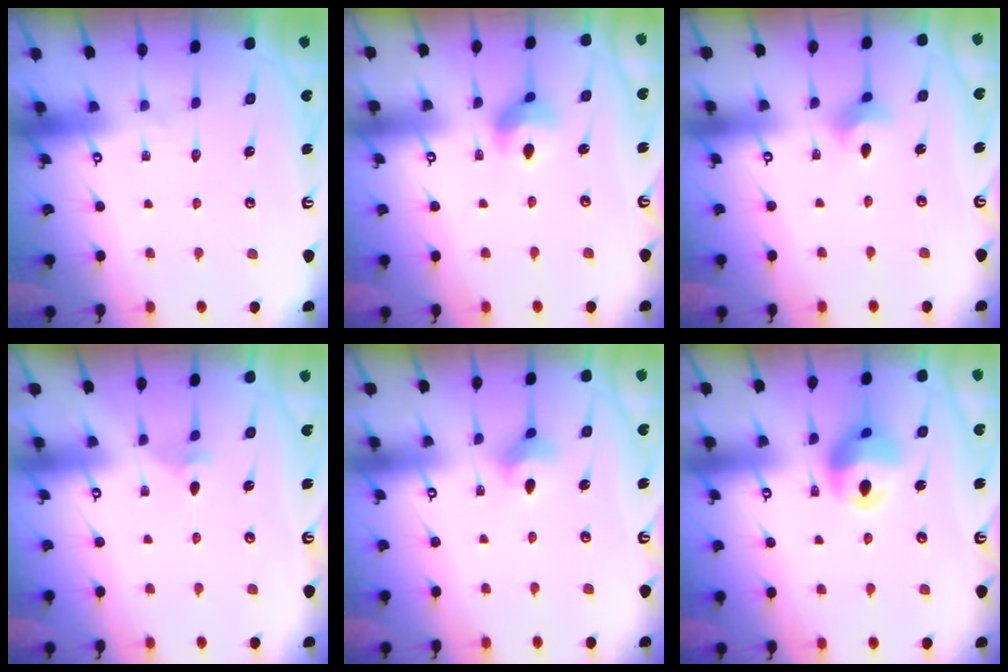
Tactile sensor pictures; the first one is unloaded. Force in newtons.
{"total": 6.9, "press": 6.9, "slide": 0.5}
{"total": 4.5, "press": 4.3, "slide": 1.2}
{"total": 1.9, "press": 1.9, "slide": 0.3}
{"total": 2.7, "press": 2.7, "slide": 0.4}
{"total": 12.9, "press": 12.8, "slide": 1.6}